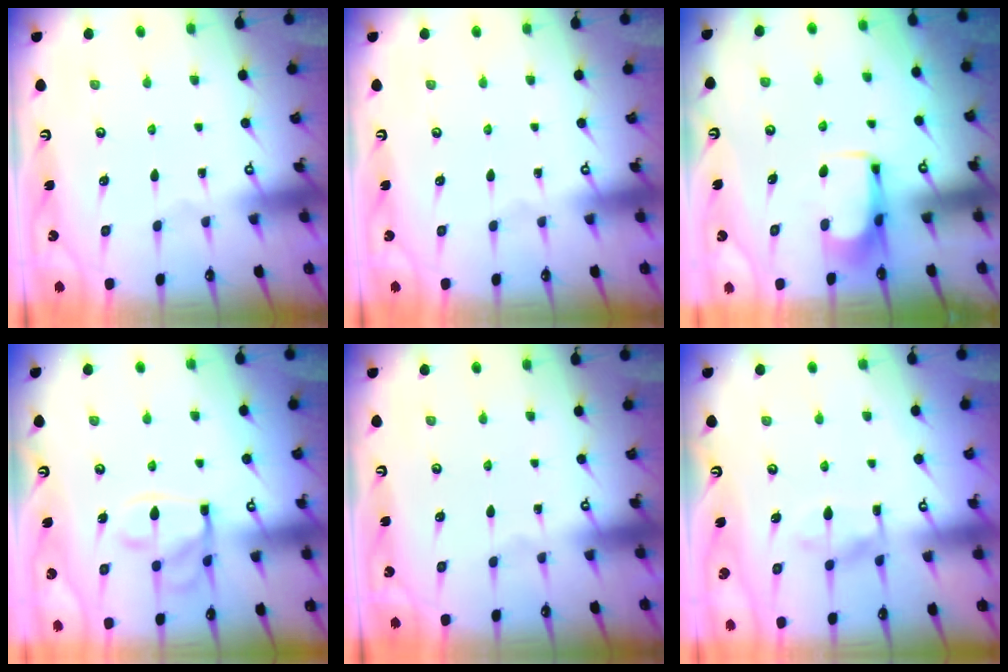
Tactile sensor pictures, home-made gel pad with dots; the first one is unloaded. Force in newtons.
{"total": 0.0}
{"total": 6.2, "press": 6.1, "slide": 0.9}
{"total": 13.9, "press": 13.8, "slide": 1.5}
{"total": 0.0}
{"total": 8.3, "press": 8.3, "slide": 0.8}